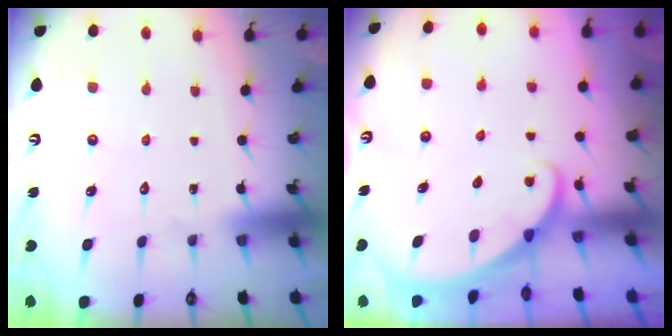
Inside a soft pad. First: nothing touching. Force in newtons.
{"total": 1.6, "press": 1.6, "slide": 0.0}